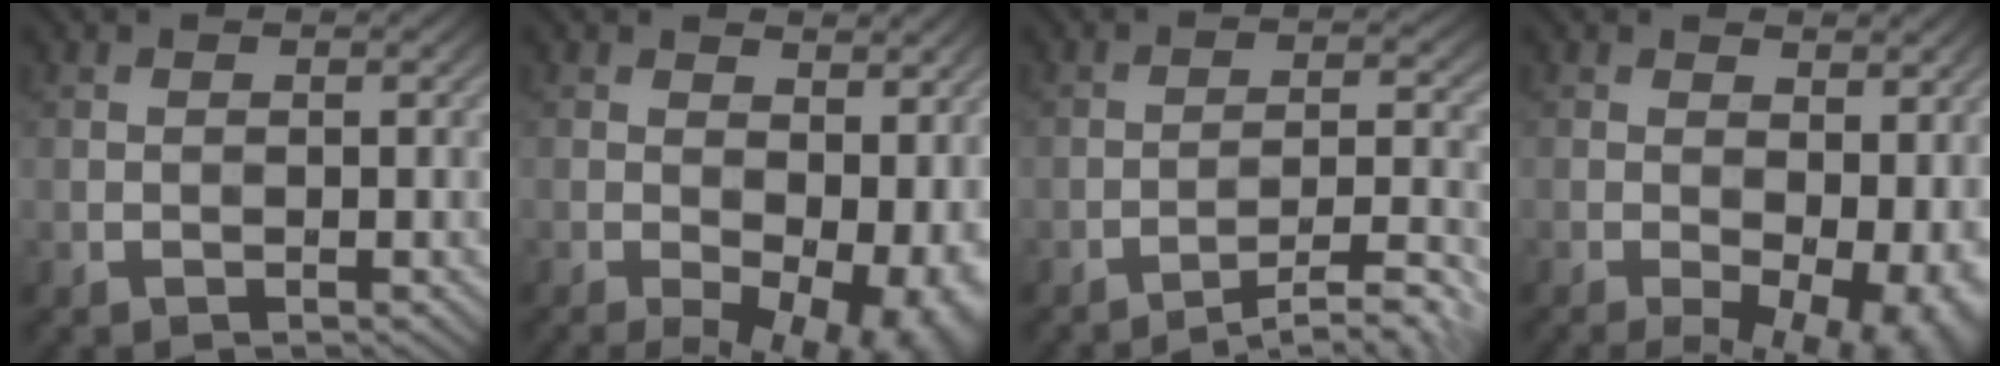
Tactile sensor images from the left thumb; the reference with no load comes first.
{"total": 12.6, "force": [-1.7, 7.0, 10.3], "torque": [-0.135, -0.026, 0.002]}
{"total": 6.9, "force": [-5.3, 0.9, 4.3], "torque": [-0.076, 0.017, -0.081]}
{"total": 11.2, "force": [-2.0, 5.9, 9.3], "torque": [-0.123, -0.020, -0.007]}